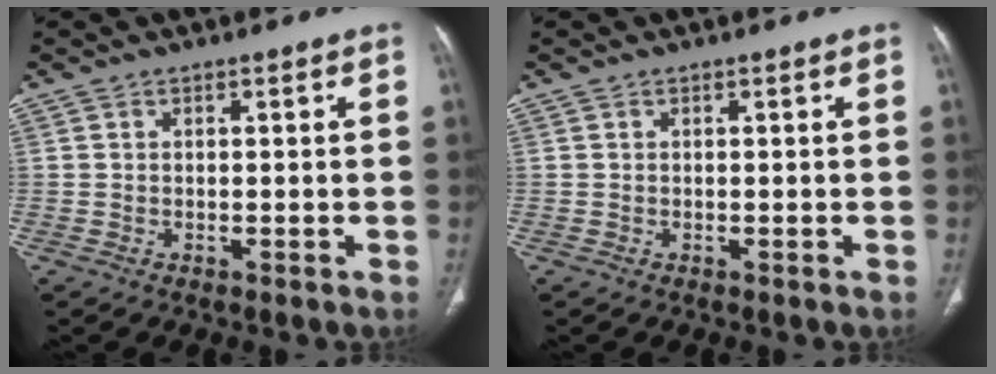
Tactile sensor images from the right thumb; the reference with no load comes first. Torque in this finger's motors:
{"motor_torque": [0.00, 0.00, -0.27, 0.27, 0.01]}